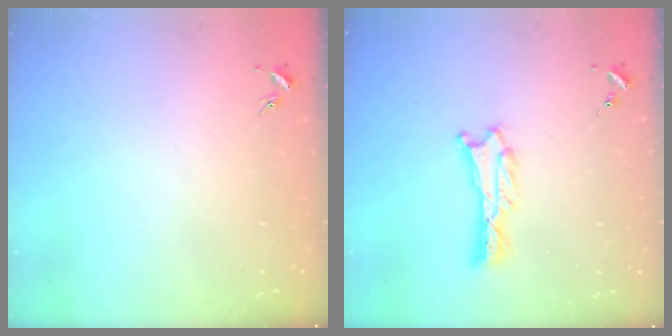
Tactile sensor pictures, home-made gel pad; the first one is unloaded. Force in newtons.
{"total": 0.9, "press": 0.9, "slide": 0.1}